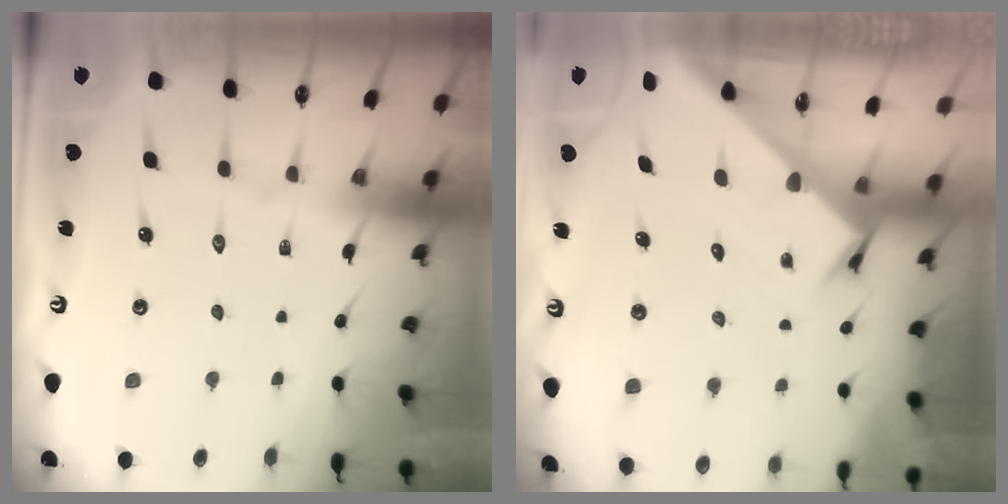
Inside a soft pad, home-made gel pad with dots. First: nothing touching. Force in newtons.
{"total": 2.3, "press": 2.3, "slide": 0.2}